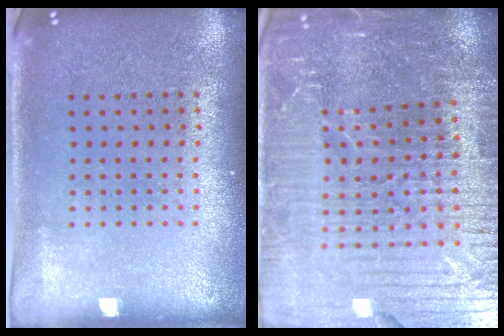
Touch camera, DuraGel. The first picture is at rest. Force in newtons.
{"total": 5.4, "press": 5.0, "slide": 2.0}